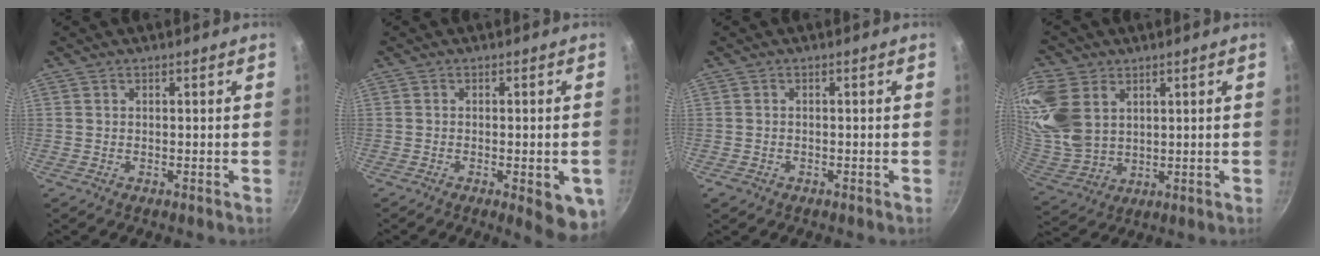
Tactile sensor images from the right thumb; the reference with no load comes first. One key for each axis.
{"total": 7.6, "fx": -2.5, "fy": 2.3, "fz": 6.8, "tx": -0.065, "ty": 0.003, "tz": -0.029}
{"total": 1.1, "fx": -0.6, "fy": 0.8, "fz": 0.3, "tx": -0.010, "ty": 0.002, "tz": -0.006}
{"total": 16.6, "fx": 6.2, "fy": 11.8, "fz": 9.8, "tx": -0.217, "ty": -0.015, "tz": 0.140}